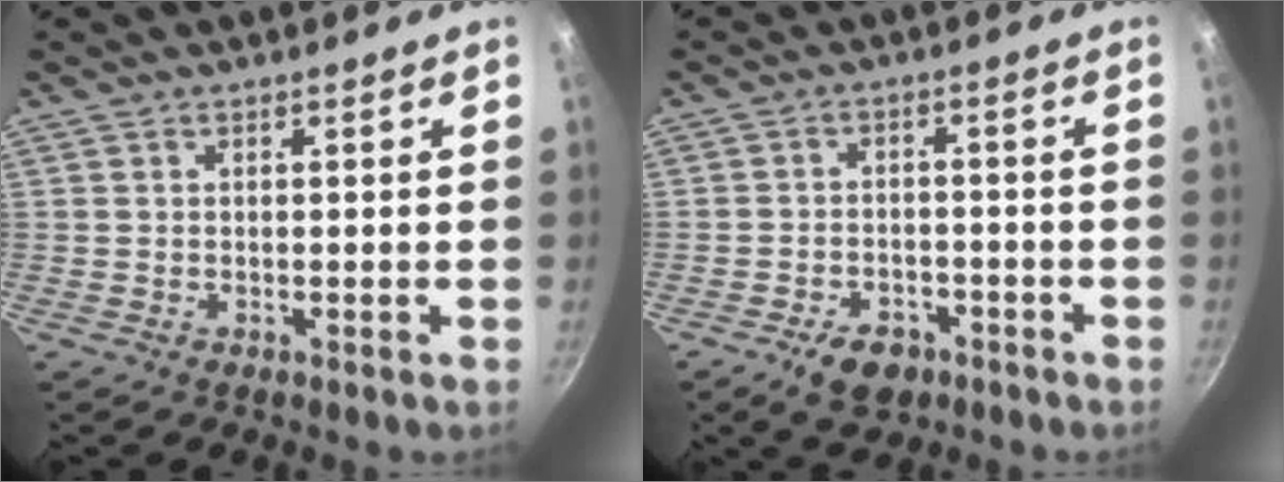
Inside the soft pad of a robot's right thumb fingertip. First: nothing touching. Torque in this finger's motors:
{"motor_torque": [0.02, 0.14, 0.32, 0.29, 0.11]}